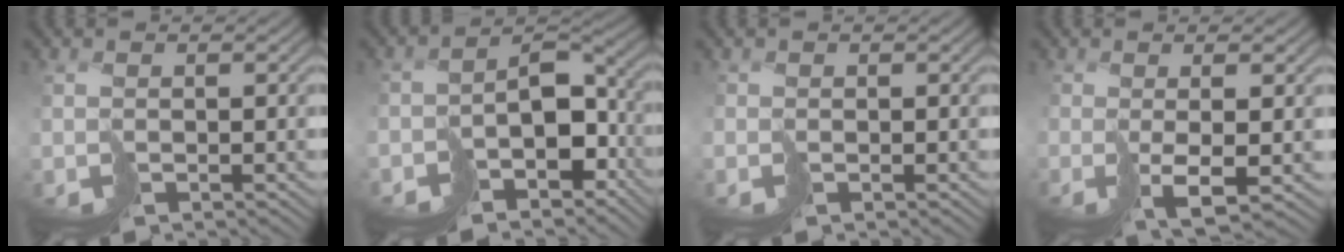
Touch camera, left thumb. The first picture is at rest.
{"total": 7.9, "force": [-5.1, 4.5, 3.9], "torque": [-0.045, -0.016, -0.084]}
{"total": 0.9, "force": [0.1, -0.3, -0.8], "torque": [0.024, 0.003, 0.002]}
{"total": 2.3, "force": [0.3, -0.5, 2.2], "torque": [-0.032, 0.004, 0.011]}